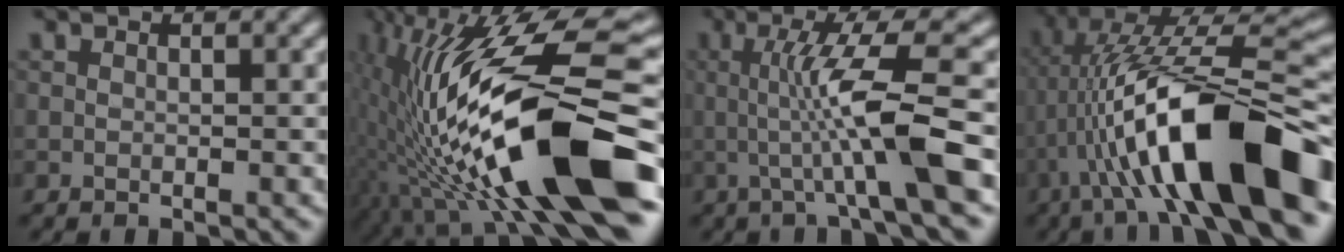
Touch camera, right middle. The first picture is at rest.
{"total": 14.1, "force": [-4.1, 2.9, 13.1], "torque": [-0.246, 0.033, -0.058]}
{"total": 7.4, "force": [-1.0, 0.7, 7.3], "torque": [-0.131, 0.019, -0.005]}
{"total": 14.3, "force": [-3.8, 3.4, 13.4], "torque": [-0.234, 0.037, -0.052]}